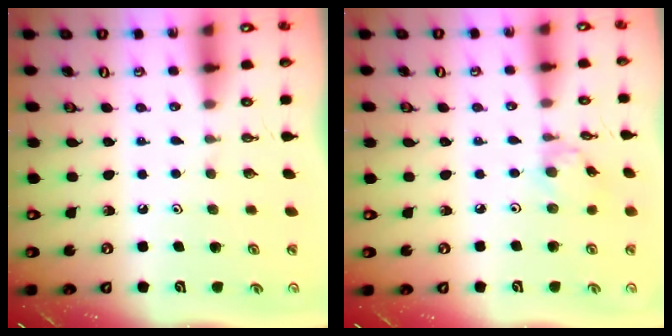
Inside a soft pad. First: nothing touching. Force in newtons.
{"total": 1.4, "press": 1.3, "slide": 0.2}